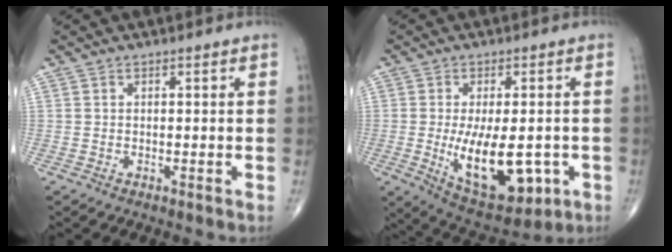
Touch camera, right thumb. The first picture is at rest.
{"total": 15.4, "force": [-3.1, 7.3, 13.3], "torque": [-0.193, -0.017, -0.026]}